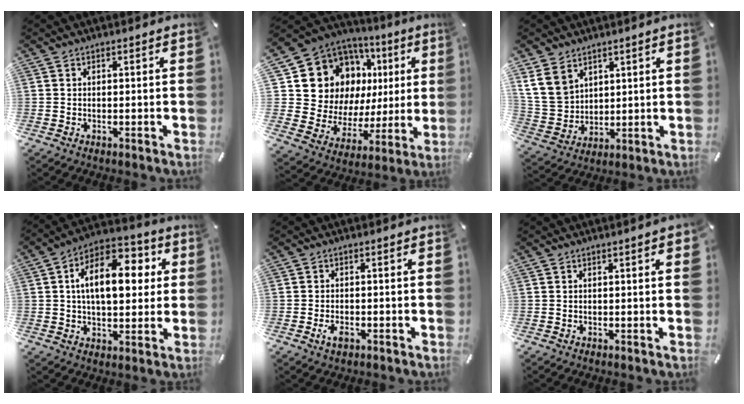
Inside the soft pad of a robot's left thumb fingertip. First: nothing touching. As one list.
[{"total": 17.6, "force": [7.3, 13.9, 7.8], "torque": [-0.142, -0.054, 0.157]}, {"total": 10.0, "force": [5.3, 7.9, 3.2], "torque": [-0.095, -0.020, 0.105]}, {"total": 15.8, "force": [3.8, 8.9, 12.5], "torque": [-0.196, -0.002, 0.062]}, {"total": 2.9, "force": [-1.2, 1.5, 2.2], "torque": [-0.044, 0.001, -0.021]}, {"total": 1.9, "force": [0.5, 0.3, 1.8], "torque": [-0.033, 0.003, 0.007]}]